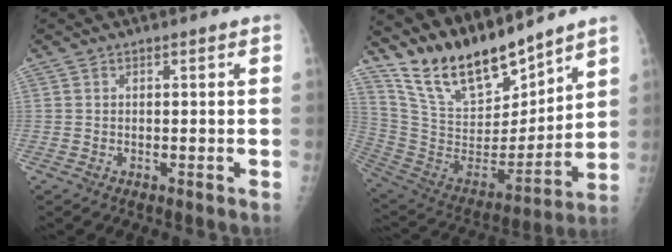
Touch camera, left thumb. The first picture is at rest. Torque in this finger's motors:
{"motor_torque": [0.33, 0.27, 1.11, -1.66, 0.06]}